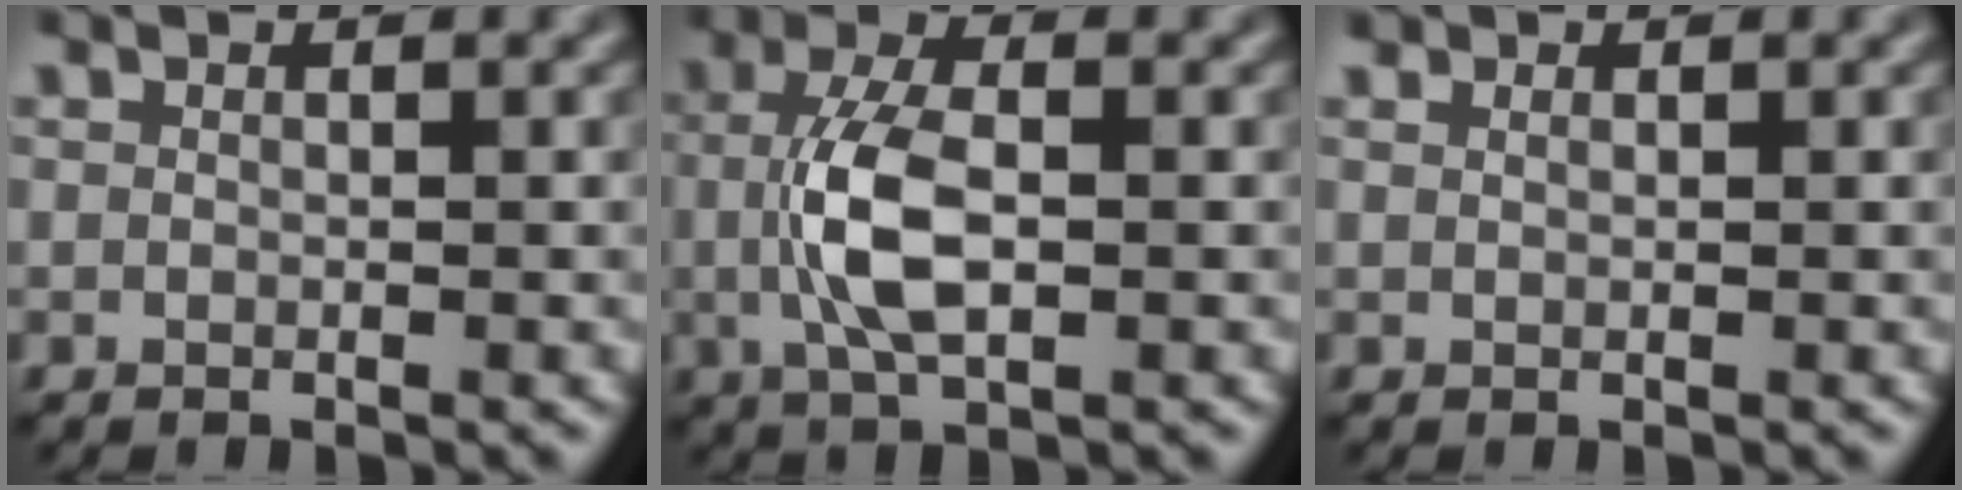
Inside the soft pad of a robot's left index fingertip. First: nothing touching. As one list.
[{"total": 5.5, "force": [-0.5, 2.3, 5.0], "torque": [-0.108, 0.004, -0.011]}, {"total": 0.8, "force": [0.6, 0.2, 0.3], "torque": [-0.007, 0.000, 0.009]}]